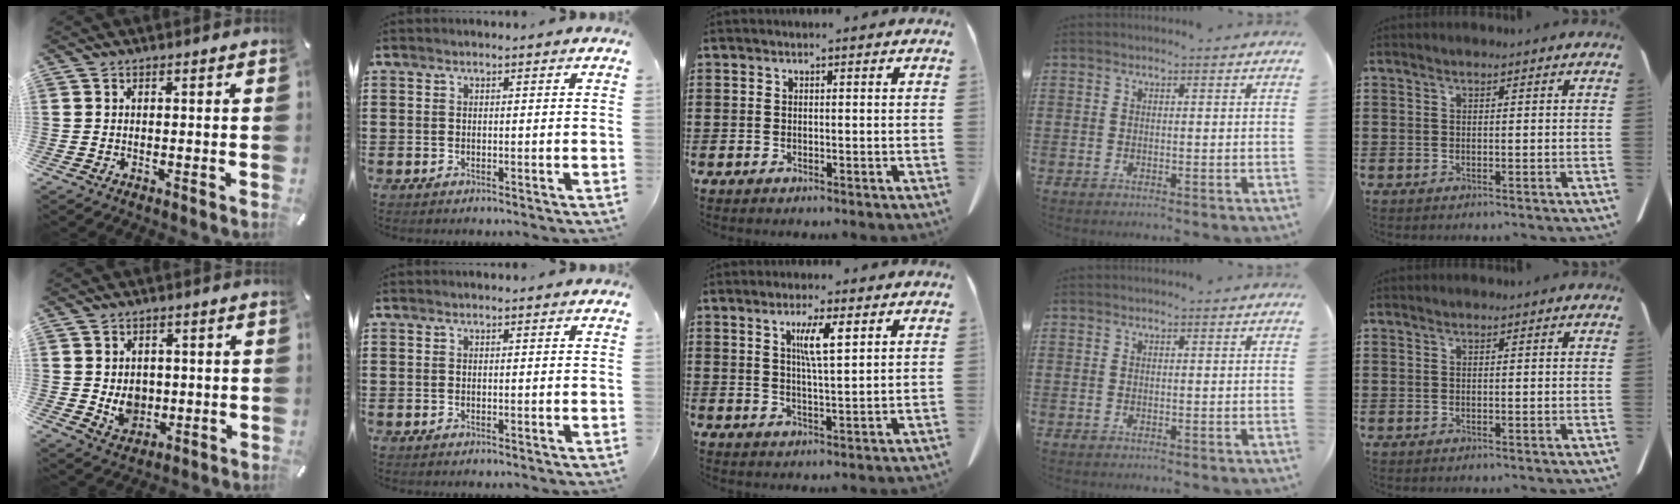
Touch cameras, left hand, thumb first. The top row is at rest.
{"thumb": {"total": 5.8, "force": [0.2, 5.2, 2.5], "torque": [-0.025, -0.005, 0.003]}, "middle": {"total": 4.8, "force": [2.3, 0.6, 4.2], "torque": [-0.080, -0.001, 0.035]}}